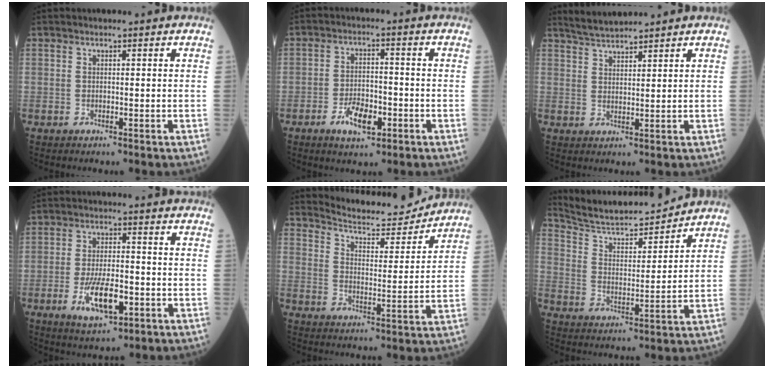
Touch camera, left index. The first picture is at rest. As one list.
[{"total": 5.8, "force": [-2.9, 2.6, 4.4], "torque": [-0.083, 0.001, -0.047]}, {"total": 4.1, "force": [4.0, -0.1, 0.8], "torque": [-0.024, 0.016, 0.081]}, {"total": 8.5, "force": [-3.1, 3.0, 7.4], "torque": [-0.143, -0.007, -0.049]}, {"total": 11.9, "force": [11.7, 1.4, 2.0], "torque": [-0.037, -0.006, 0.173]}, {"total": 13.7, "force": [13.1, 1.2, 3.7], "torque": [-0.072, 0.002, 0.224]}]